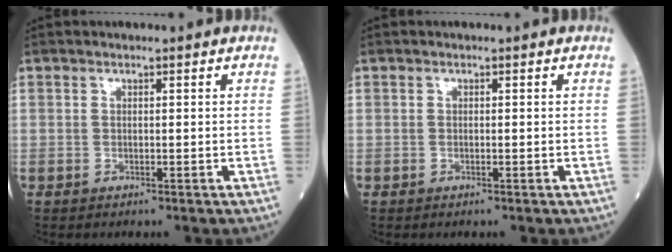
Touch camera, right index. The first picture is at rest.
{"total": 0.0}